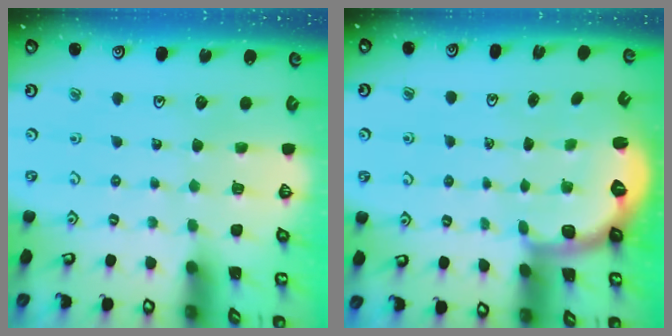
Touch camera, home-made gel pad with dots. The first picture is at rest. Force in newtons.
{"total": 2.6, "press": 1.6, "slide": 2.1}